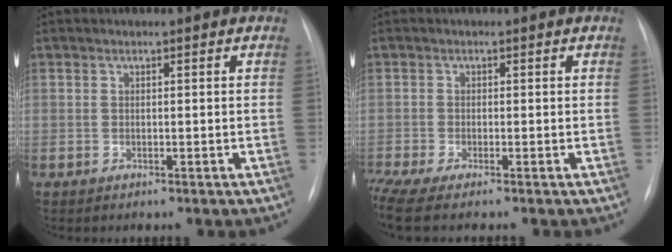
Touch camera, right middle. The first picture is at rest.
{"total": 5.6, "force": [-4.4, 0.0, 3.4], "torque": [-0.071, -0.006, -0.081]}